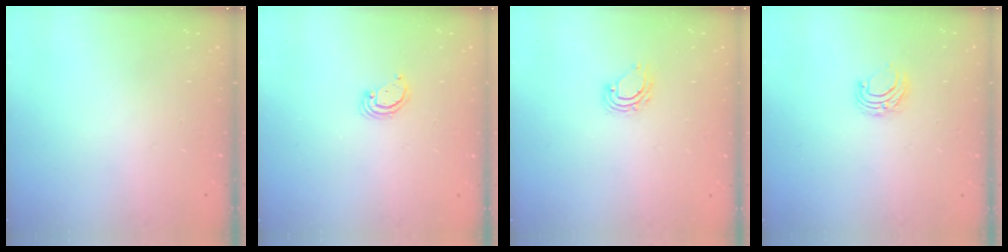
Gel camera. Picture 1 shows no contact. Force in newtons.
{"total": 2.5, "press": 2.5, "slide": 0.2}
{"total": 4.0, "press": 4.0, "slide": 0.2}
{"total": 5.6, "press": 5.6, "slide": 0.6}